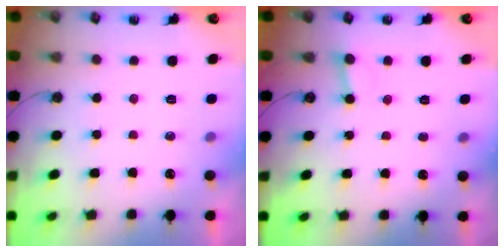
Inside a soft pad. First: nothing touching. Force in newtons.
{"total": 2.6, "press": 2.5, "slide": 0.4}